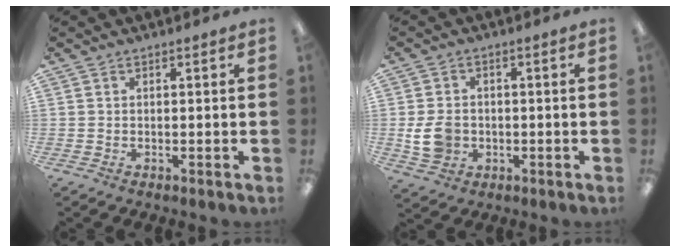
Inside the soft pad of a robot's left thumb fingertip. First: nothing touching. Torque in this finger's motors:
{"motor_torque": [0.13, 0.91, 0.29, -0.34, 0.01]}